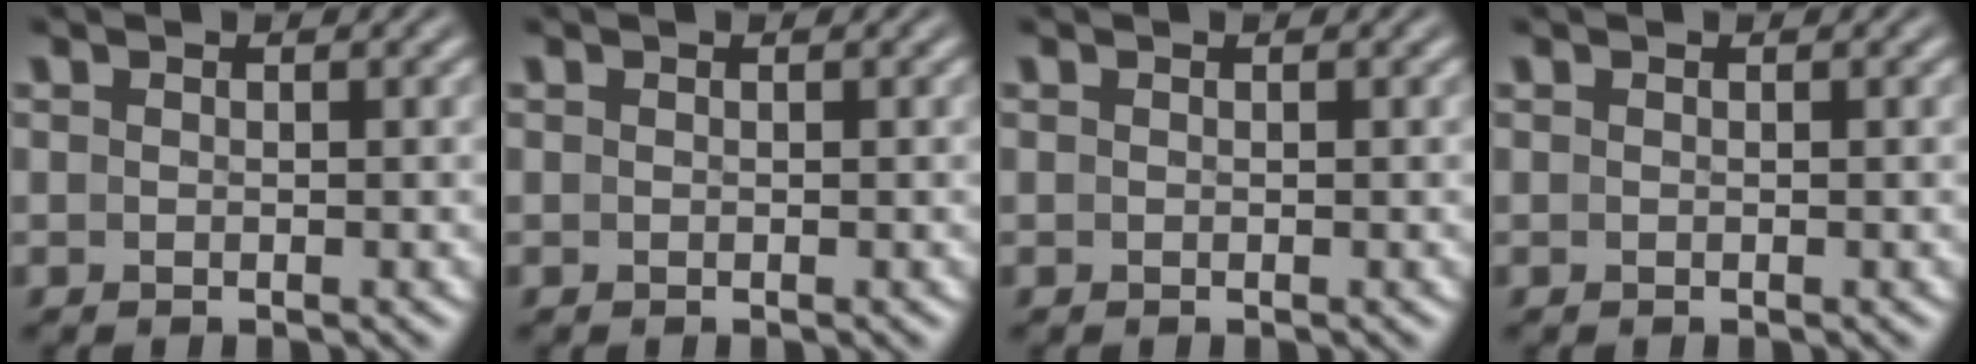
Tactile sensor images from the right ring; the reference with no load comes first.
{"total": 0.0}
{"total": 0.0}
{"total": 0.0}